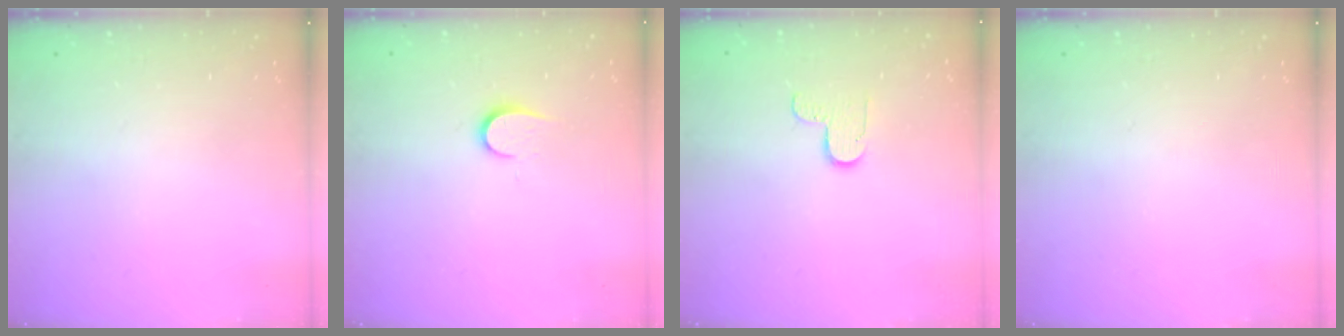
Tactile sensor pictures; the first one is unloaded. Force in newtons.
{"total": 6.2, "press": 6.2, "slide": 0.7}
{"total": 5.5, "press": 5.5, "slide": 0.5}
{"total": 0.0}